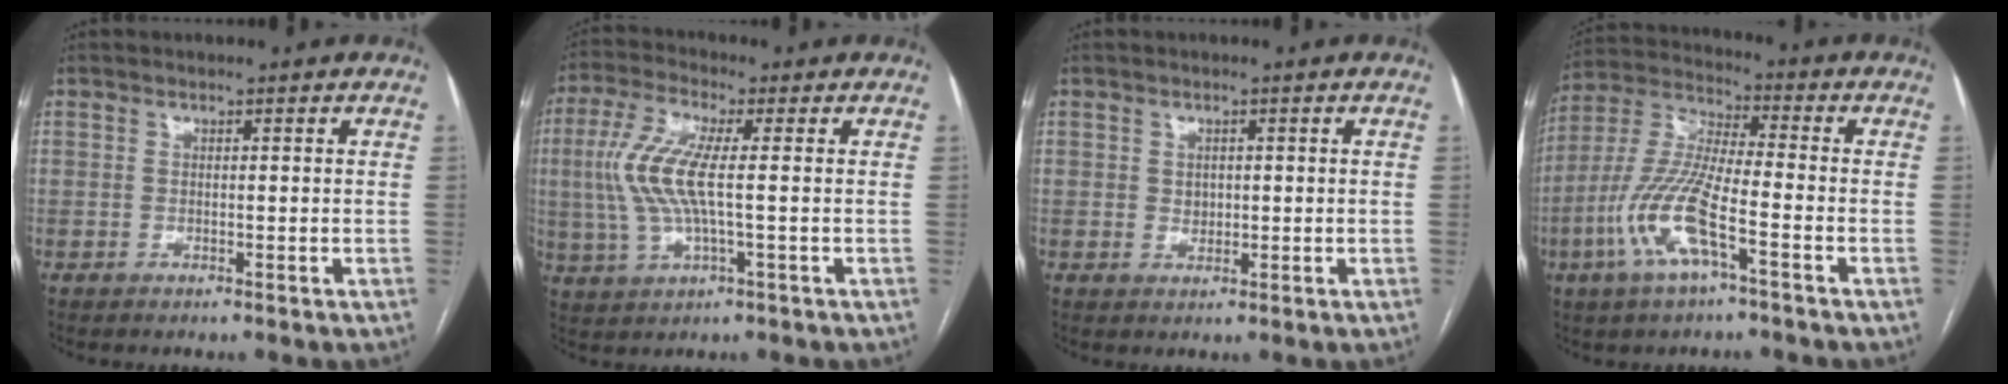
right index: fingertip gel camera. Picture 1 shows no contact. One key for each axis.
{"total": 9.1, "fx": 0.3, "fy": 1.8, "fz": 8.9, "tx": -0.208, "ty": 0.008, "tz": 0.004}
{"total": 1.8, "fx": 0.2, "fy": 1.5, "fz": 0.9, "tx": -0.014, "ty": -0.001, "tz": 0.007}
{"total": 12.6, "fx": -5.0, "fy": 2.3, "fz": 11.3, "tx": -0.249, "ty": -0.001, "tz": -0.098}